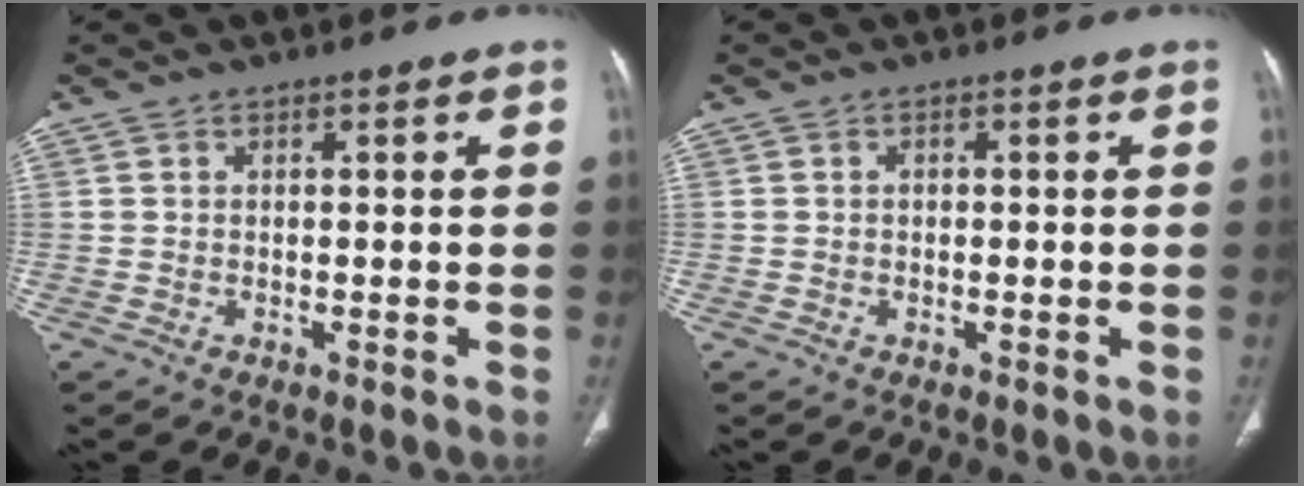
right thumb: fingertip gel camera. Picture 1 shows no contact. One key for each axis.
{"total": 0.5, "fx": -0.1, "fy": 0.4, "fz": 0.2, "tx": 0.000, "ty": 0.002, "tz": -0.003}